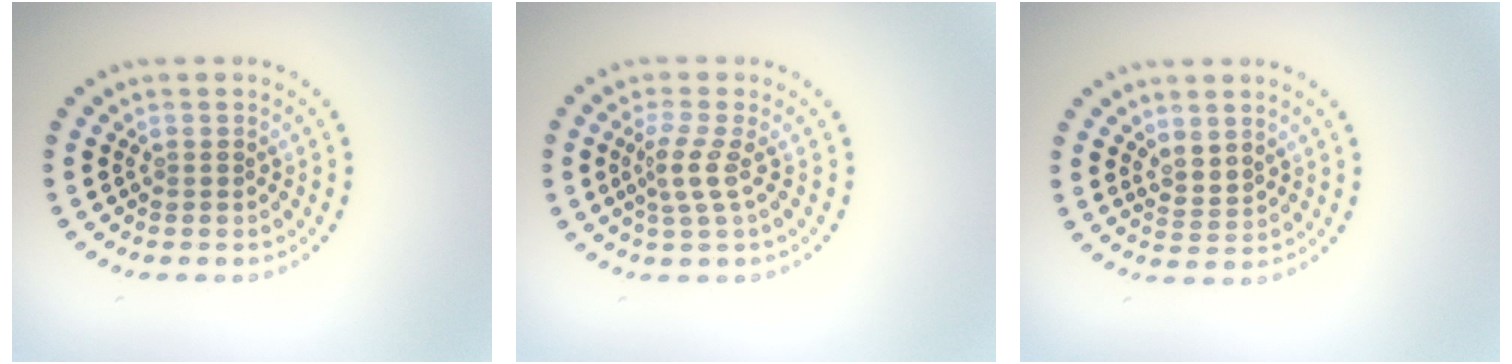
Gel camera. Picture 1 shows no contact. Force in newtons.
{"total": 2.3, "press": 1.5, "slide": 1.6}
{"total": 2.0, "press": 1.4, "slide": 1.3}